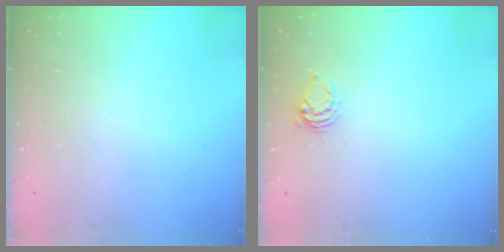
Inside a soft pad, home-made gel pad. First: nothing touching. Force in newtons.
{"total": 4.9, "press": 4.8, "slide": 0.7}